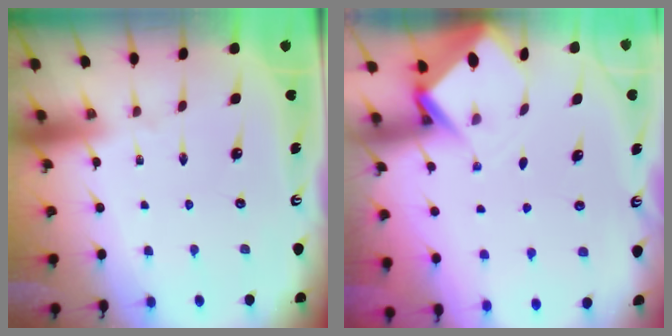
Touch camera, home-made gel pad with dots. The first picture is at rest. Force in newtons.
{"total": 3.6, "press": 3.6, "slide": 0.2}